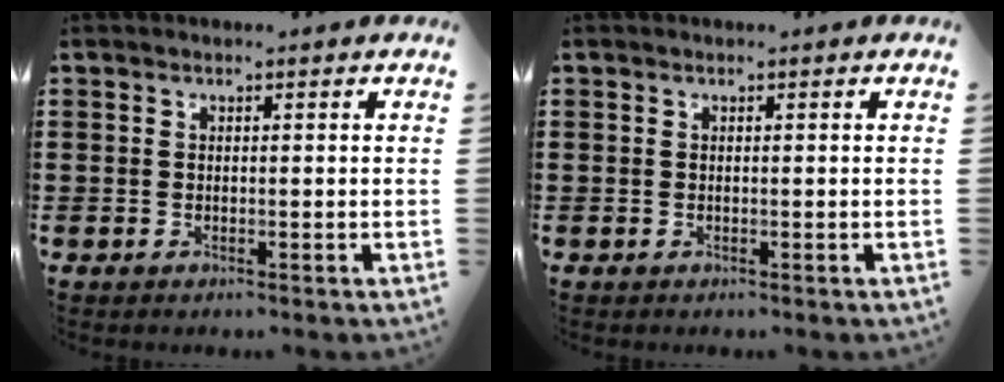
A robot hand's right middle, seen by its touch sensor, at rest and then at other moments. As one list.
[{"total": 0.0}]